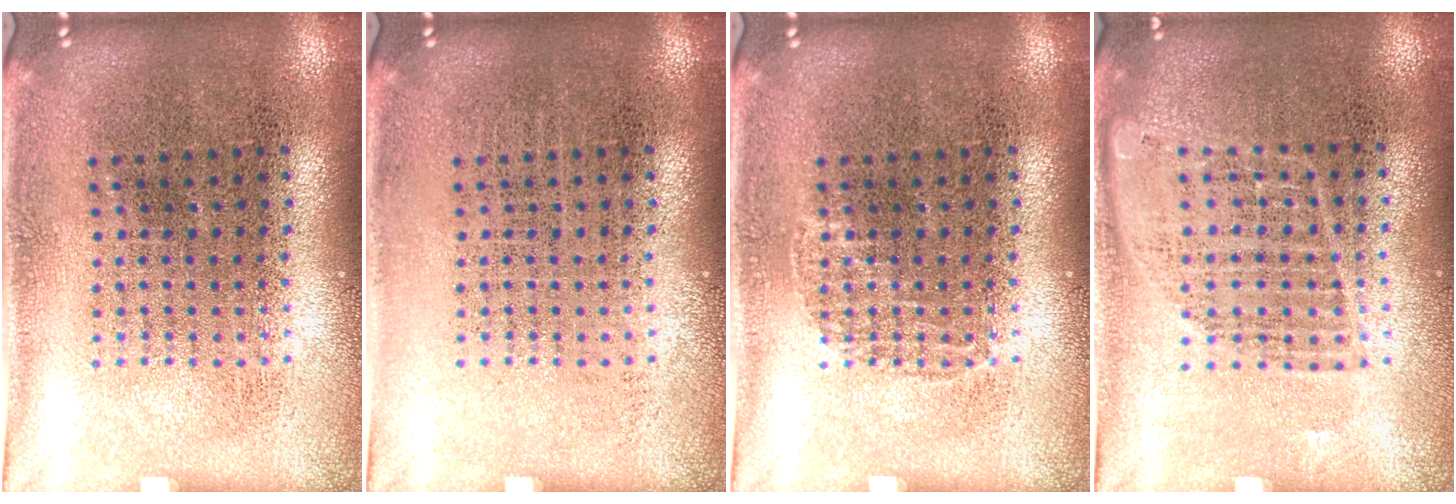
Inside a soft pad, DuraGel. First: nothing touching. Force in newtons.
{"total": 0.0}
{"total": 0.5, "press": 0.5, "slide": 0.1}
{"total": 1.0, "press": 1.0, "slide": 0.3}